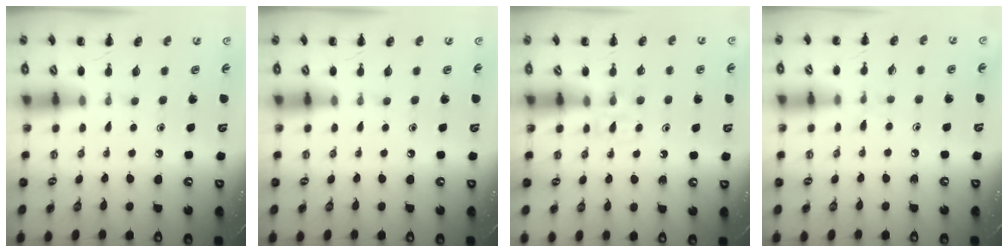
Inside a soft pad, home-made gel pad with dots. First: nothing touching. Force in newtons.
{"total": 0.0}
{"total": 3.6, "press": 3.4, "slide": 1.2}
{"total": 5.8, "press": 5.4, "slide": 2.1}